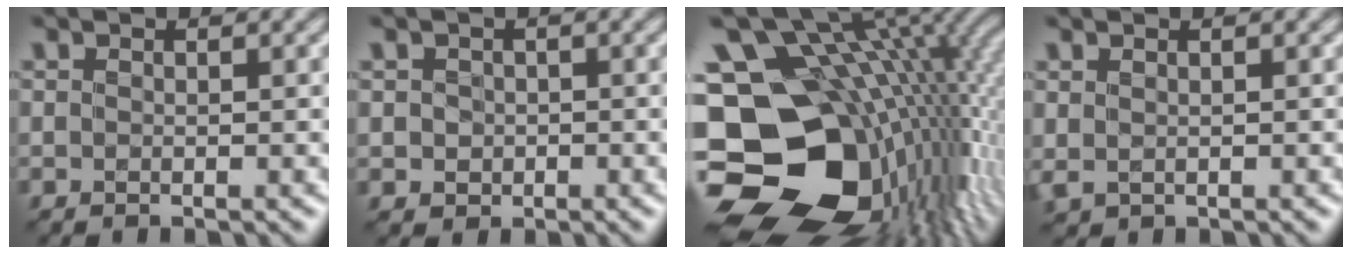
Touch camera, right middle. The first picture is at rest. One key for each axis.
{"total": 1.3, "fx": 0.1, "fy": 1.3, "fz": 0.1, "tx": 0.007, "ty": -0.002, "tz": 0.000}
{"total": 19.8, "fx": -2.7, "fy": 13.4, "fz": 14.3, "tx": -0.273, "ty": -0.018, "tz": -0.035}
{"total": 0.7, "fx": 0.3, "fy": 0.5, "fz": 0.4, "tx": -0.012, "ty": -0.003, "tz": 0.009}